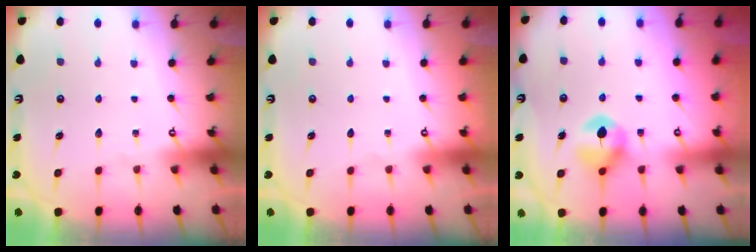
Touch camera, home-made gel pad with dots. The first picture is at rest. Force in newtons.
{"total": 0.0}
{"total": 7.3, "press": 7.3, "slide": 0.4}